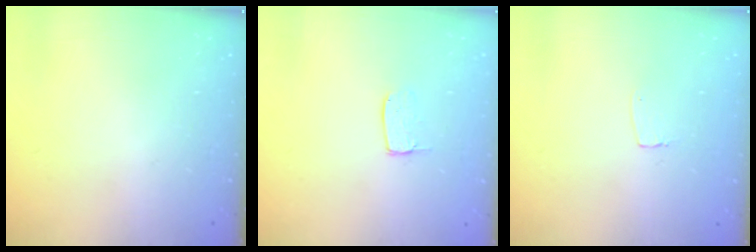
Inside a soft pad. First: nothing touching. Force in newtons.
{"total": 4.5, "press": 4.5, "slide": 0.3}
{"total": 3.5, "press": 3.5, "slide": 0.2}